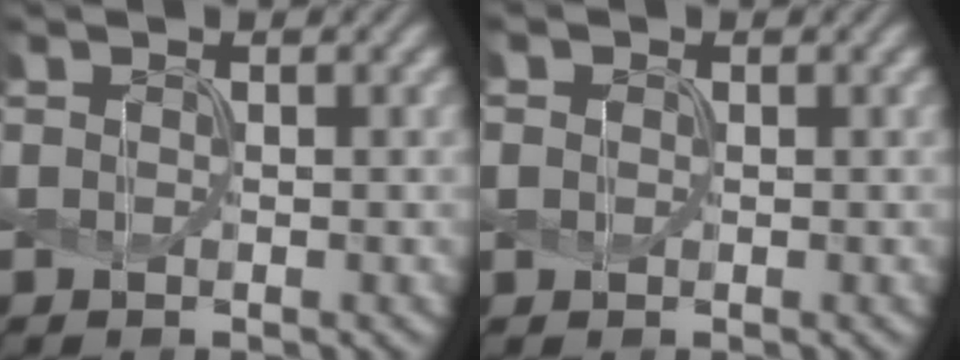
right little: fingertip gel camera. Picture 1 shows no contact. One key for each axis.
{"total": 1.1, "fx": 0.0, "fy": 1.1, "fz": 0.3, "tx": -0.008, "ty": 0.001, "tz": -0.001}